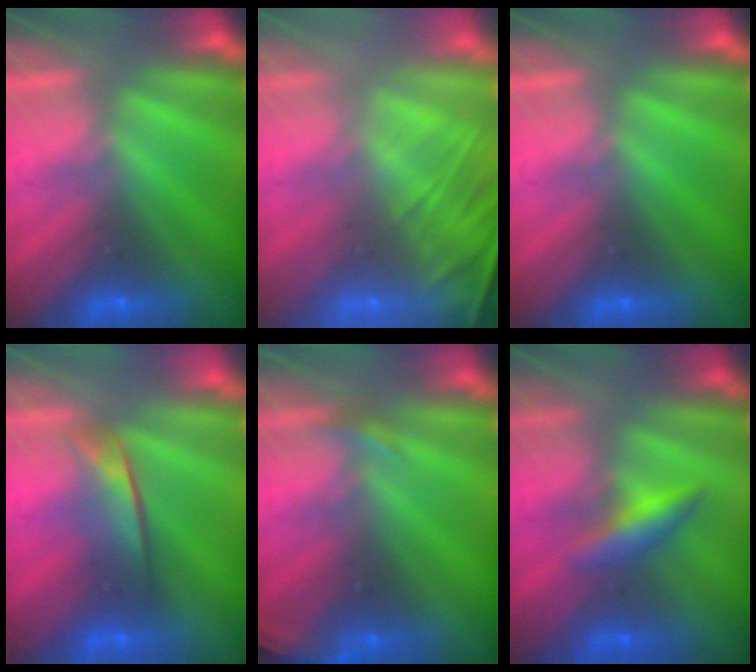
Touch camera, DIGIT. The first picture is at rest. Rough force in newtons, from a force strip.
{"total": 8.1}
{"total": 0.0}
{"total": 2.0}
{"total": 2.7}
{"total": 2.5}